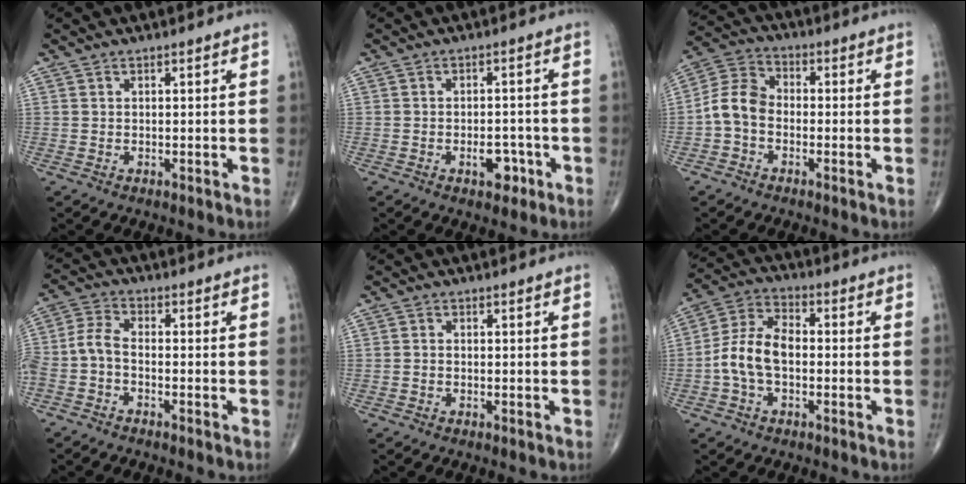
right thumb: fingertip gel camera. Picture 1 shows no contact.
{"total": 4.4, "force": [-2.0, 2.5, 3.0], "torque": [-0.027, 0.013, -0.026]}
{"total": 7.4, "force": [-1.7, 5.4, 4.7], "torque": [-0.081, 0.028, -0.051]}
{"total": 6.3, "force": [-2.4, 2.8, 5.1], "torque": [-0.123, 0.024, -0.059]}
{"total": 0.6, "force": [-0.3, 0.4, 0.4], "torque": [-0.005, 0.001, -0.008]}
{"total": 9.6, "force": [-1.6, 5.8, 7.5], "torque": [-0.148, 0.035, -0.040]}